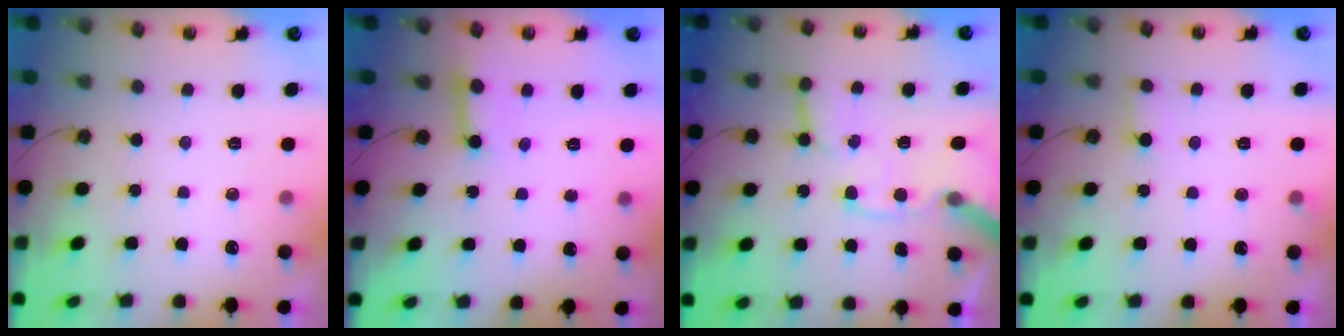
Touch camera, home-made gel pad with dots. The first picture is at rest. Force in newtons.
{"total": 4.8, "press": 4.8, "slide": 0.4}
{"total": 15.9, "press": 15.7, "slide": 2.6}
{"total": 4.6, "press": 4.5, "slide": 0.3}